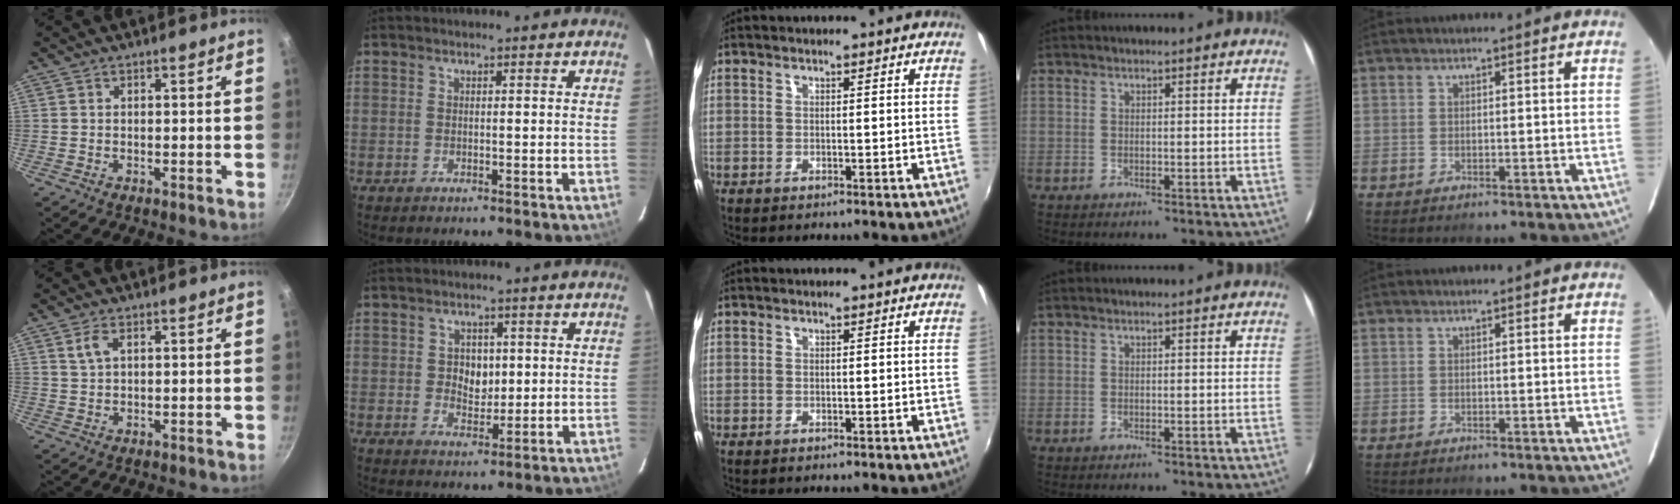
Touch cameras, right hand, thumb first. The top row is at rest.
{"thumb": {"total": 2.7, "force": [1.1, 1.4, 2.0], "torque": [-0.037, -0.002, 0.023]}, "index": {"total": 4.6, "force": [0.5, 3.7, 2.6], "torque": [-0.041, 0.005, 0.013]}}